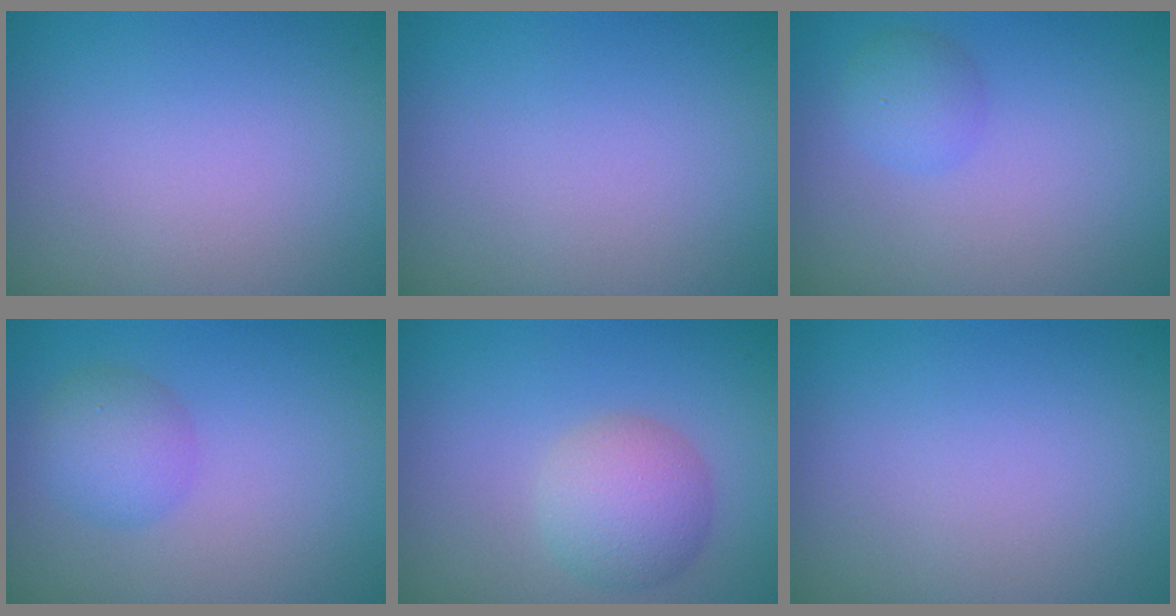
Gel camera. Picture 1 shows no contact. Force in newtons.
{"total": 0.0}
{"total": 1.8, "press": 1.8, "slide": 0.1}
{"total": 2.9, "press": 2.9, "slide": 0.1}
{"total": 4.1, "press": 4.1, "slide": 0.1}
{"total": 0.0}